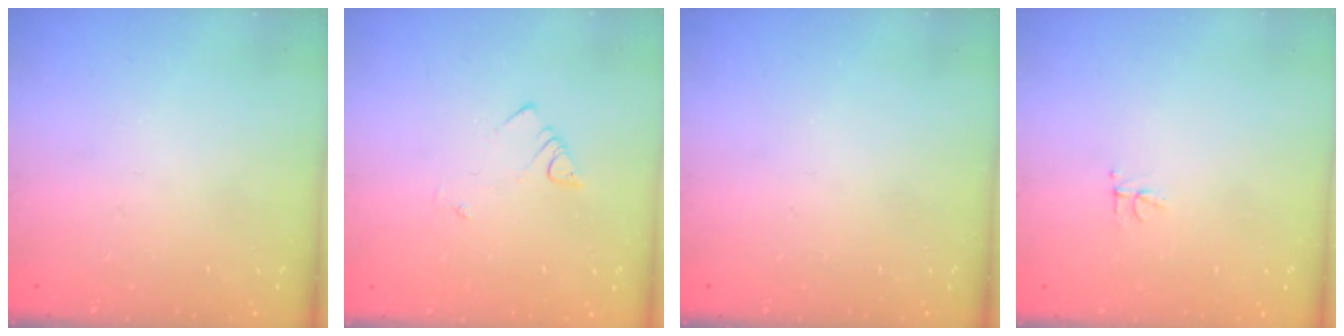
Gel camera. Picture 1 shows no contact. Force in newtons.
{"total": 1.9, "press": 1.9, "slide": 0.2}
{"total": 0.0}
{"total": 2.8, "press": 2.8, "slide": 0.2}